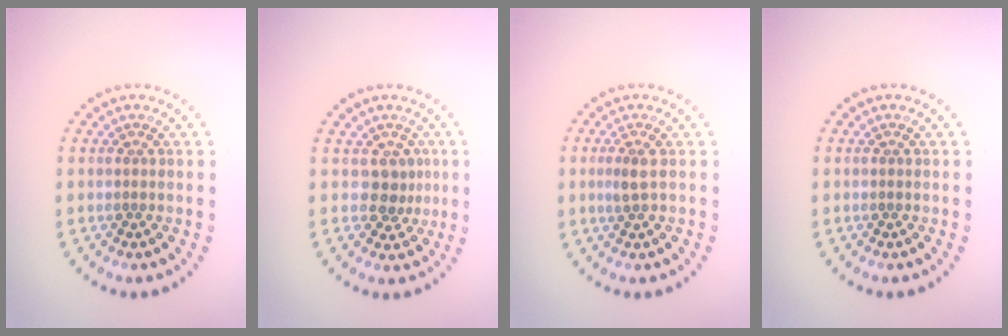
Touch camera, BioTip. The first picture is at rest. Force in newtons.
{"total": 2.2, "press": 1.6, "slide": 1.5}
{"total": 1.4, "press": 1.2, "slide": 0.6}
{"total": 0.0}